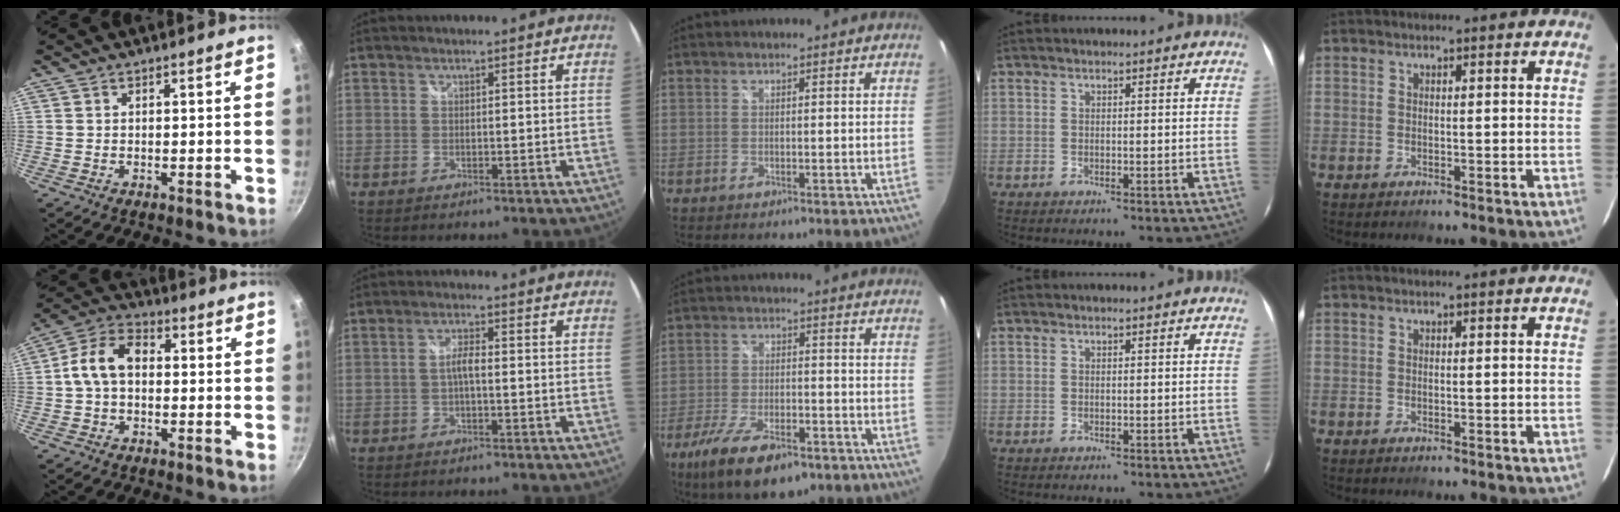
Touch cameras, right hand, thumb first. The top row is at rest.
{"thumb": {"total": 9.2, "force": [0.1, 6.3, 6.7], "torque": [-0.110, 0.030, -0.016]}, "index": {"total": 2.5, "force": [-0.5, 0.5, 2.4], "torque": [-0.048, 0.008, -0.009]}, "middle": {"total": 13.0, "force": [-8.1, 4.8, 9.0], "torque": [-0.193, -0.034, -0.140]}}